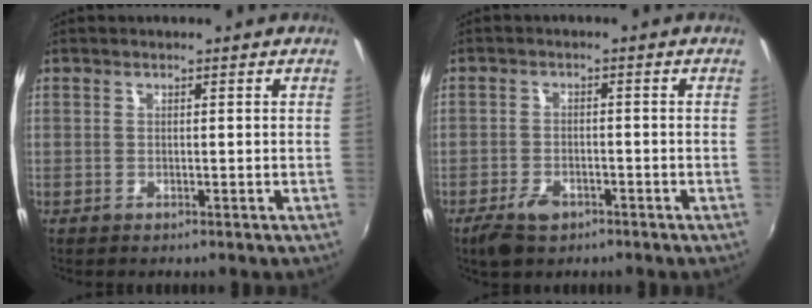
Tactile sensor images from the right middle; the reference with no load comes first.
{"total": 5.5, "force": [-3.7, 2.9, 2.9], "torque": [-0.078, -0.008, -0.063]}